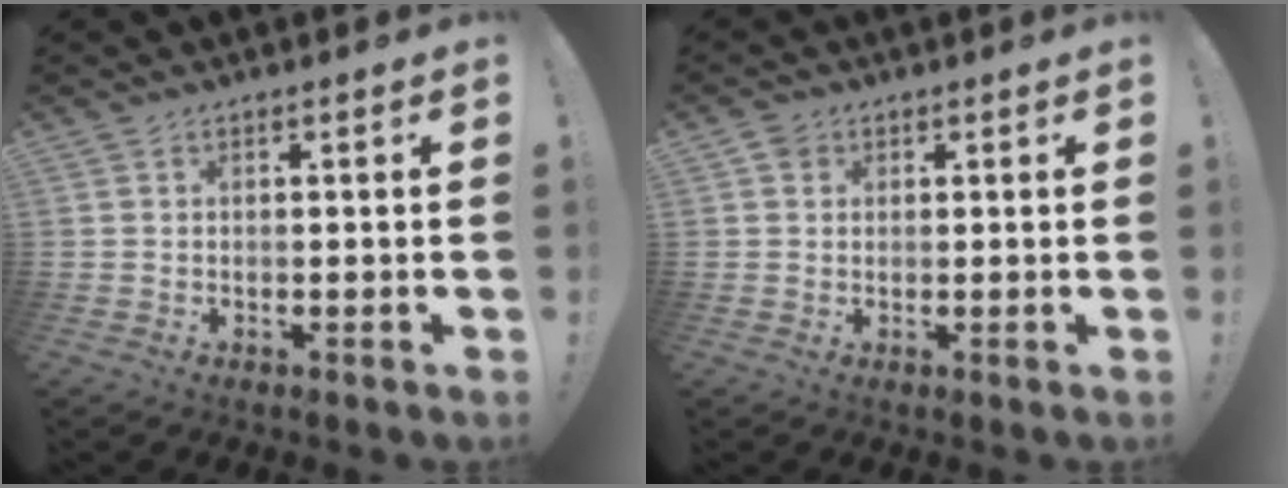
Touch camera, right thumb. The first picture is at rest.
{"total": 2.3, "force": [1.1, 1.9, 0.6], "torque": [-0.014, 0.003, 0.021]}